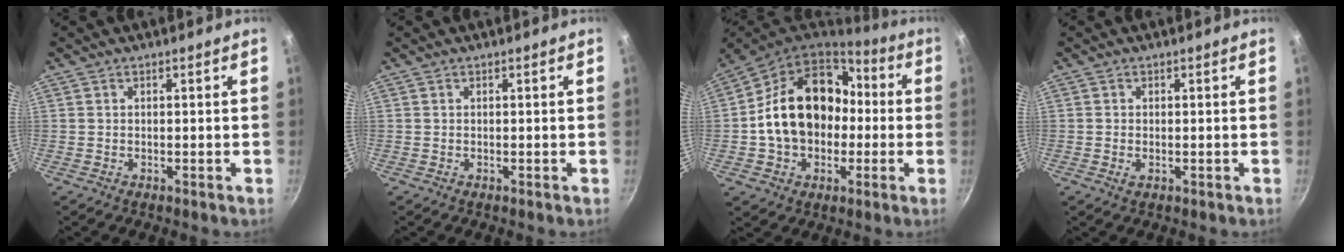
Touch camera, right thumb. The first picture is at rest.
{"total": 0.0}
{"total": 20.7, "force": [-0.2, 15.8, 13.4], "torque": [-0.208, 0.055, -0.001]}
{"total": 1.0, "force": [-0.2, 0.6, 0.7], "torque": [-0.015, -0.001, -0.003]}